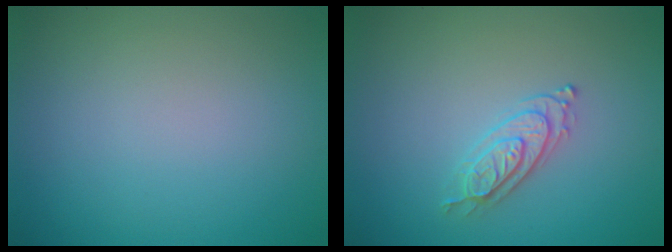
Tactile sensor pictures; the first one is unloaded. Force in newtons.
{"total": 2.2, "press": 2.2, "slide": 0.5}